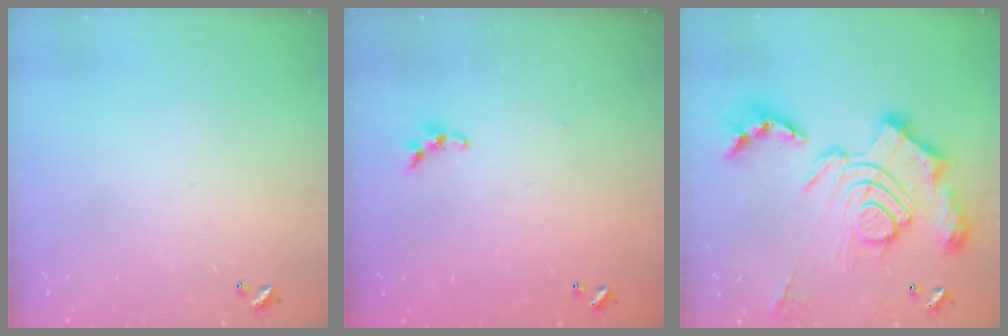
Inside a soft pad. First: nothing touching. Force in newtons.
{"total": 5.1, "press": 5.1, "slide": 0.4}
{"total": 3.6, "press": 2.9, "slide": 2.2}